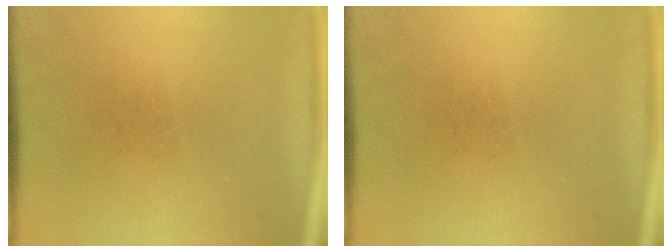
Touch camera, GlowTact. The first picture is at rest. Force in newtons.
{"total": 0.0}